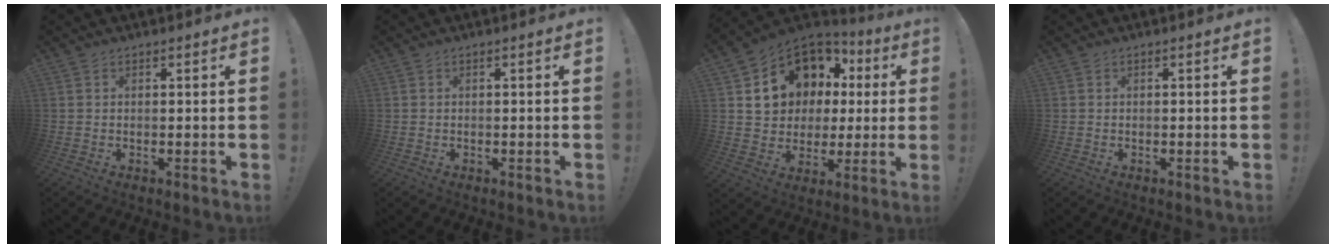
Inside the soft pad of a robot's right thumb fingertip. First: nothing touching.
{"total": 0.0}
{"total": 15.5, "force": [5.9, 12.8, 6.6], "torque": [-0.097, -0.030, 0.137]}
{"total": 0.0}